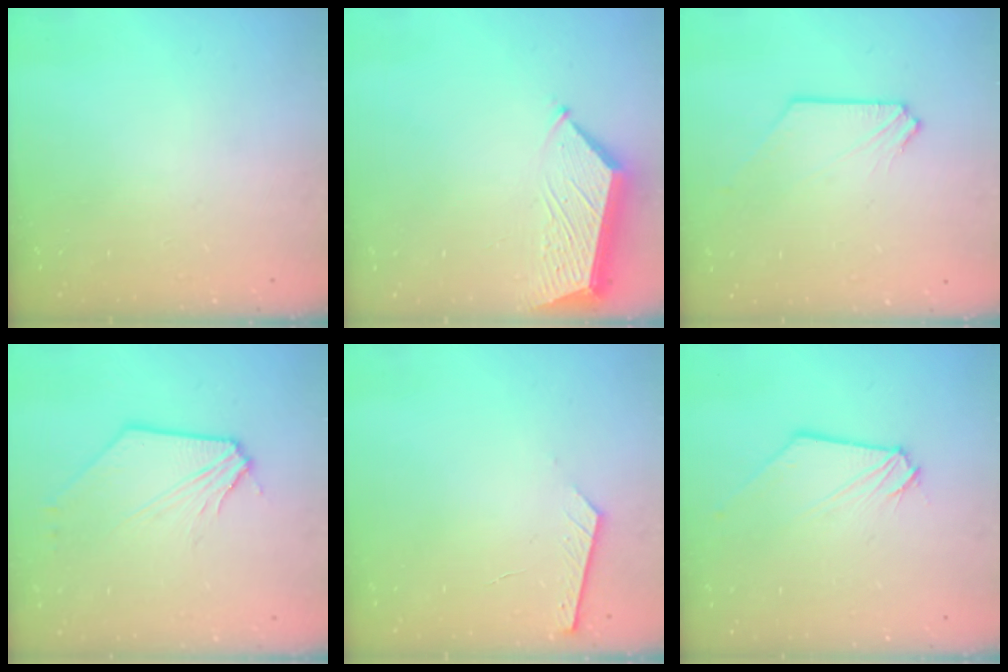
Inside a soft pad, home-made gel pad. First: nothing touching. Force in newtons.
{"total": 6.2, "press": 6.1, "slide": 0.5}
{"total": 1.0, "press": 1.0, "slide": 0.2}
{"total": 6.0, "press": 6.0, "slide": 0.5}
{"total": 4.0, "press": 4.0, "slide": 0.4}
{"total": 0.0}